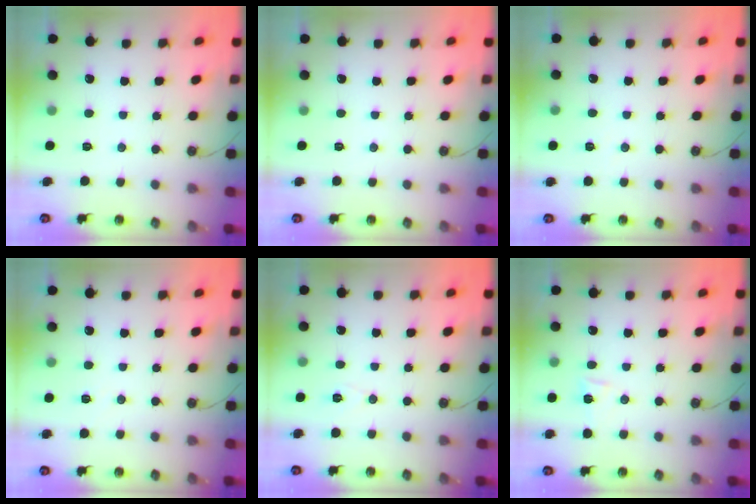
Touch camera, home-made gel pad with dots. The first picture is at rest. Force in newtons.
{"total": 0.0}
{"total": 5.3, "press": 3.1, "slide": 4.3}
{"total": 4.4, "press": 4.3, "slide": 0.8}
{"total": 6.2, "press": 4.3, "slide": 4.5}
{"total": 5.9, "press": 5.8, "slide": 0.8}